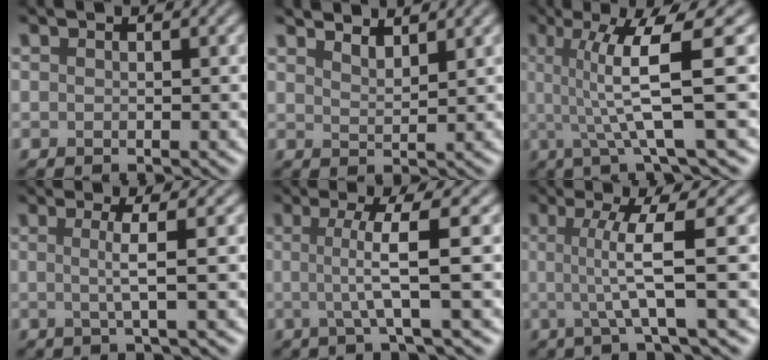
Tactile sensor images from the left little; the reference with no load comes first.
{"total": 2.8, "force": [2.5, 0.5, 0.9], "torque": [-0.004, 0.003, 0.038]}
{"total": 7.0, "force": [0.8, 1.0, 6.9], "torque": [-0.117, 0.007, 0.013]}
{"total": 2.6, "force": [0.2, 0.5, 2.6], "torque": [-0.049, 0.002, -0.006]}
{"total": 4.7, "force": [0.2, 0.7, 4.7], "torque": [-0.076, 0.002, -0.002]}
{"total": 5.1, "force": [0.2, 0.6, 5.1], "torque": [-0.089, 0.001, 0.002]}